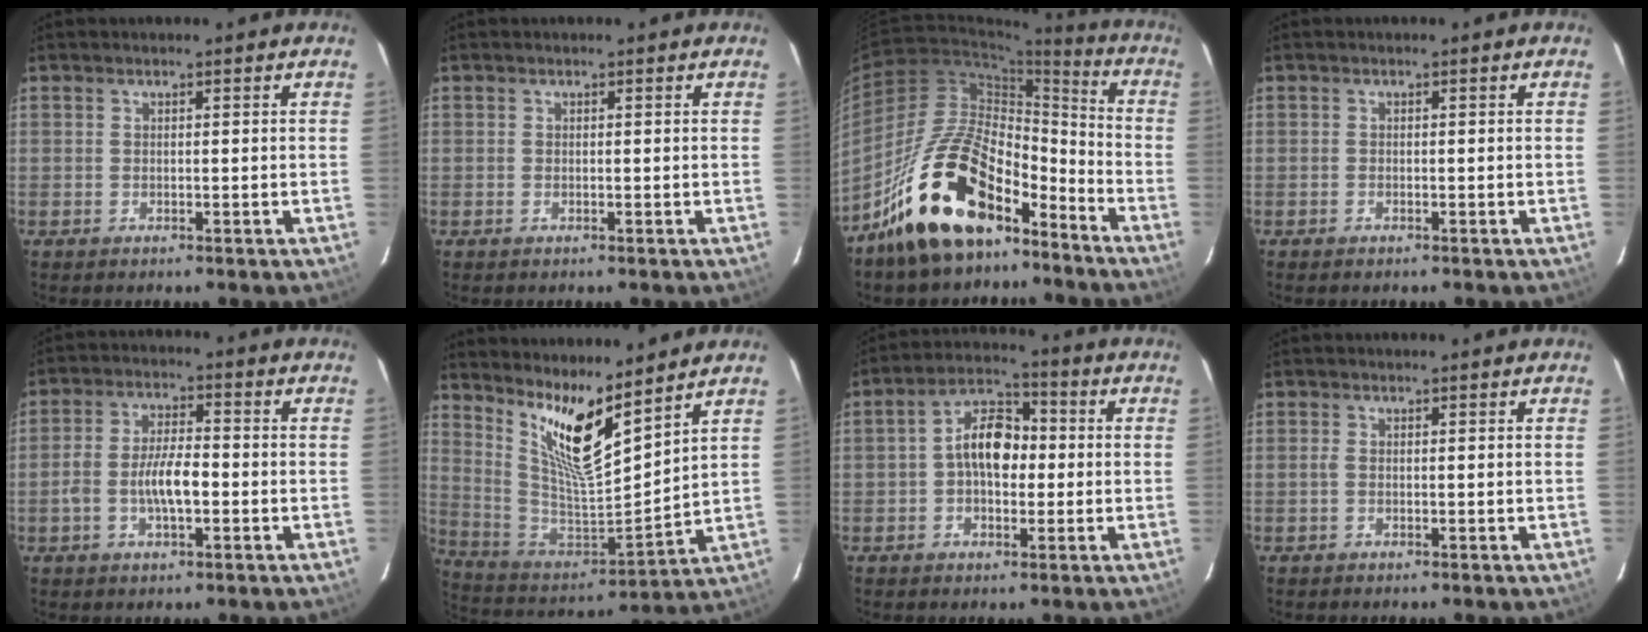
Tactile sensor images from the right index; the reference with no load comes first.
{"total": 0.0}
{"total": 20.4, "force": [-14.7, 8.9, 11.0], "torque": [-0.200, 0.025, -0.245]}
{"total": 1.2, "force": [-0.7, -0.3, -0.9], "torque": [0.013, -0.002, -0.015]}
{"total": 7.2, "force": [-1.9, 2.8, 6.3], "torque": [-0.128, 0.009, -0.034]}
{"total": 14.1, "force": [10.5, 1.5, 9.3], "torque": [-0.167, -0.022, 0.200]}
{"total": 7.4, "force": [-0.6, 4.8, 5.6], "torque": [-0.101, 0.029, -0.012]}
{"total": 0.7, "force": [-0.1, 0.1, 0.6], "torque": [-0.014, 0.001, -0.004]}